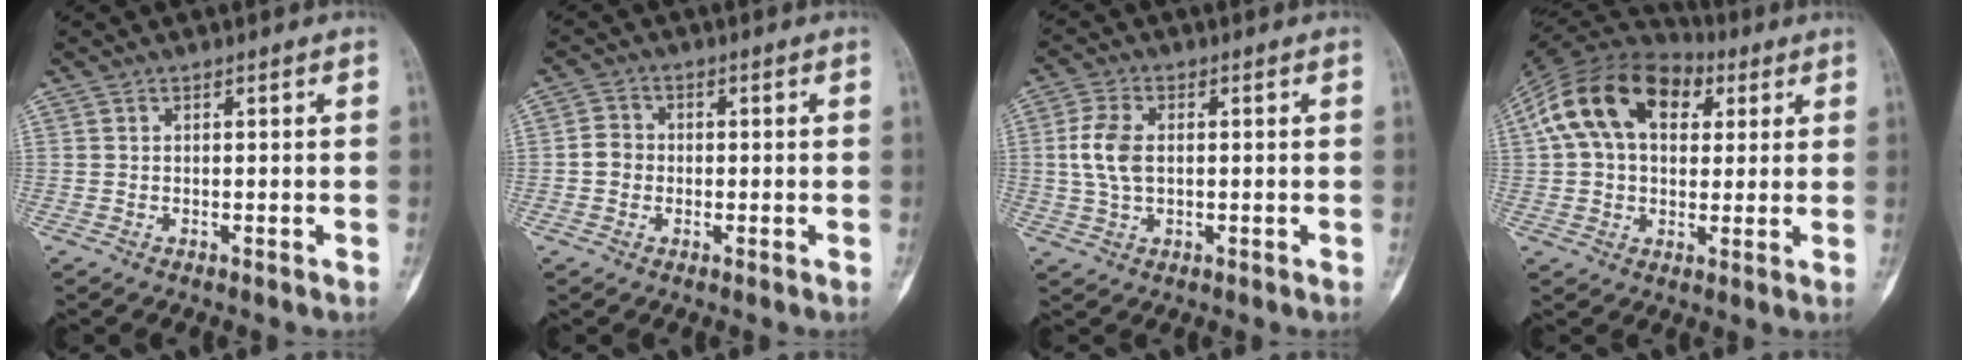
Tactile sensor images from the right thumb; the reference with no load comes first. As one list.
[{"total": 3.2, "force": [-0.5, 2.9, 1.3], "torque": [-0.008, 0.010, -0.014]}, {"total": 6.8, "force": [0.4, 4.2, 5.3], "torque": [-0.116, 0.008, 0.007]}, {"total": 19.2, "force": [6.1, 12.5, 13.3], "torque": [-0.232, 0.030, 0.097]}]